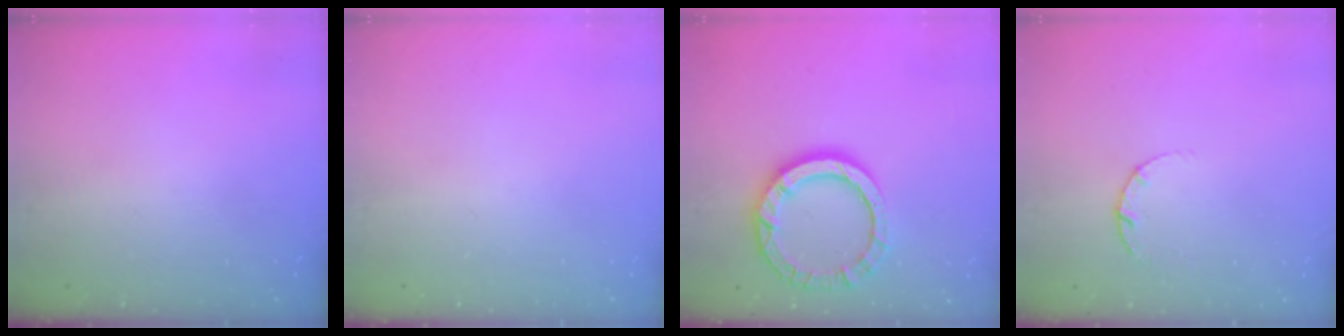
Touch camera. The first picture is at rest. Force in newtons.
{"total": 0.0}
{"total": 11.5, "press": 11.5, "slide": 0.9}
{"total": 3.6, "press": 3.6, "slide": 0.5}